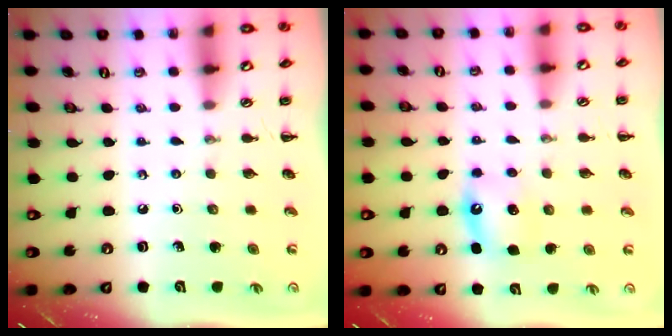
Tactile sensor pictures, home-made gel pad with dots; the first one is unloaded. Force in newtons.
{"total": 5.4, "press": 5.0, "slide": 1.9}